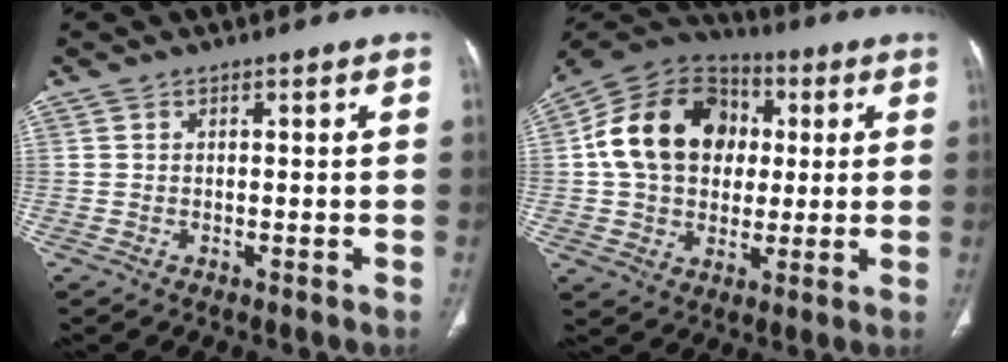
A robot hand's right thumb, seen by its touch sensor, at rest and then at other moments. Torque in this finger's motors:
{"motor_torque": [1.20, 3.04, 0.94, -0.50, 0.17]}